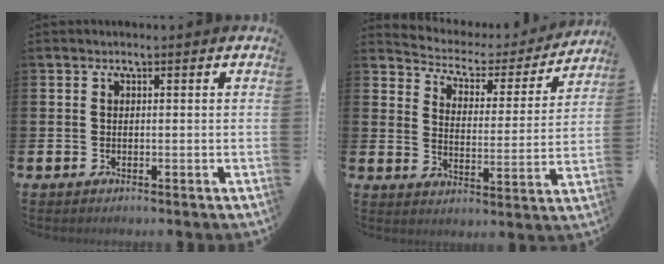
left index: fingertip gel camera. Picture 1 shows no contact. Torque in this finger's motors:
{"motor_torque": [0.84, -1.30, 0.05, -0.03]}